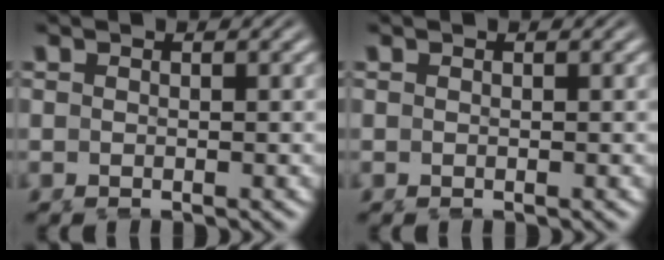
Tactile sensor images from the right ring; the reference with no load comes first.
{"total": 0.0}